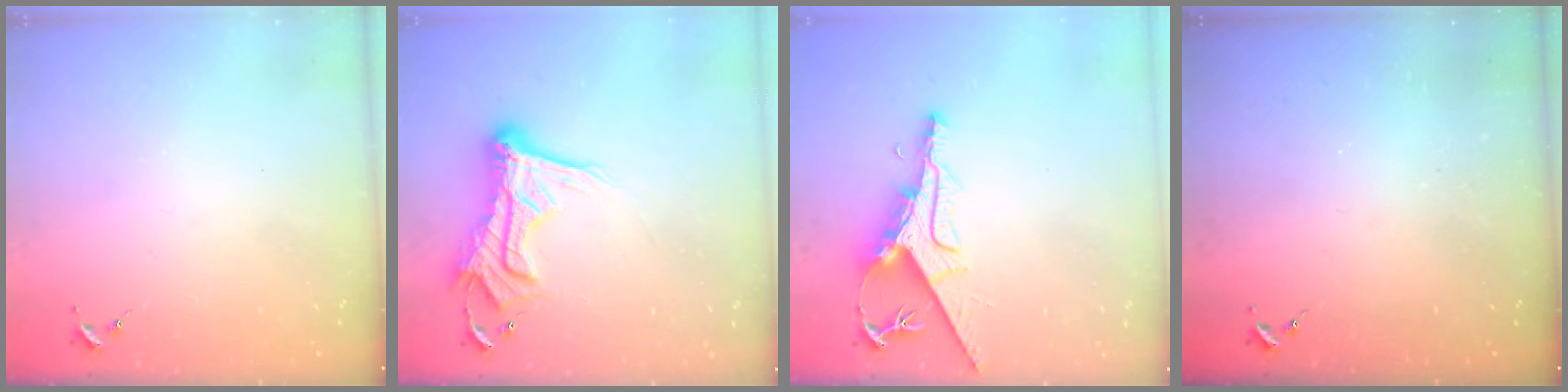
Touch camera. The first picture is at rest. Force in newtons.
{"total": 15.7, "press": 15.6, "slide": 1.6}
{"total": 9.8, "press": 9.8, "slide": 1.3}
{"total": 0.0}